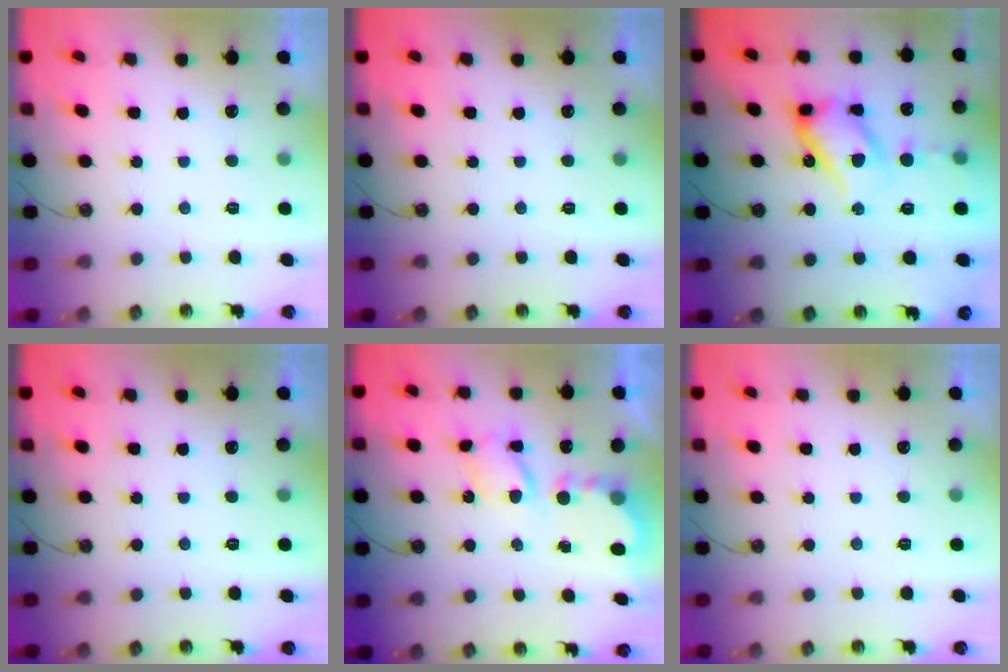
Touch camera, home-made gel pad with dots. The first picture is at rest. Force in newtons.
{"total": 0.0}
{"total": 17.7, "press": 17.6, "slide": 1.9}
{"total": 0.0}
{"total": 6.4, "press": 6.4, "slide": 0.3}
{"total": 0.0}